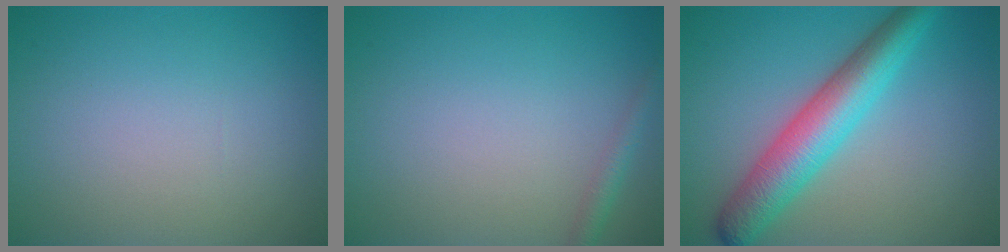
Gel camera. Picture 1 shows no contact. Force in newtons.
{"total": 1.4, "press": 1.4, "slide": 0.1}
{"total": 6.4, "press": 6.4, "slide": 0.1}